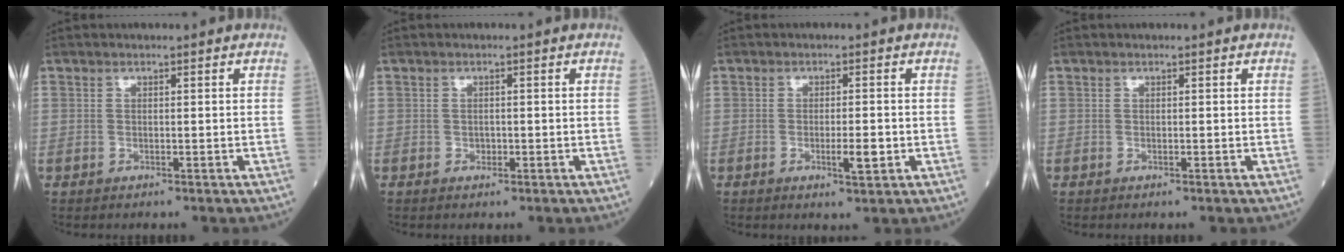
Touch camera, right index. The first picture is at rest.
{"total": 0.8, "force": [-0.2, 0.7, 0.3], "torque": [-0.004, 0.001, -0.003]}
{"total": 3.1, "force": [-0.9, 0.5, 3.0], "torque": [-0.052, -0.004, -0.010]}
{"total": 0.0}